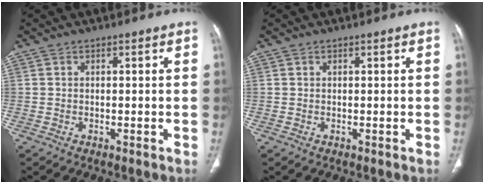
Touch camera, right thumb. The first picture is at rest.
{"total": 0.0}